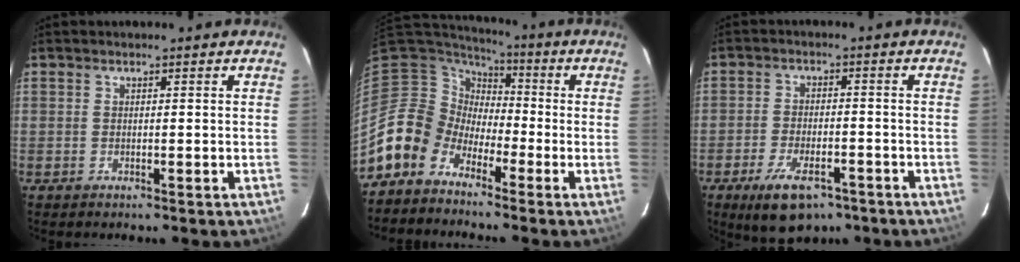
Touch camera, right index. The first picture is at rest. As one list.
[{"total": 8.4, "force": [-5.1, 6.6, 1.2], "torque": [-0.032, 0.029, -0.118]}, {"total": 10.4, "force": [-6.8, 4.7, 6.4], "torque": [-0.137, -0.015, -0.110]}]